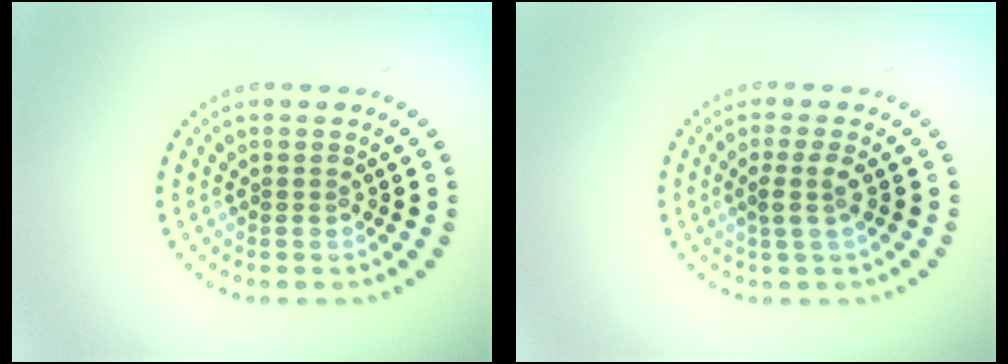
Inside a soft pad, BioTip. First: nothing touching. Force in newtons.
{"total": 1.9, "press": 1.4, "slide": 1.3}